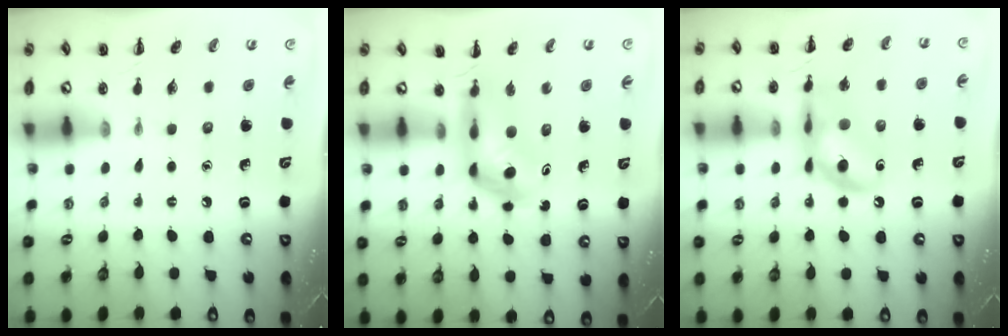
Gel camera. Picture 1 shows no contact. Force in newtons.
{"total": 5.1, "press": 5.0, "slide": 0.9}
{"total": 14.3, "press": 14.0, "slide": 3.1}